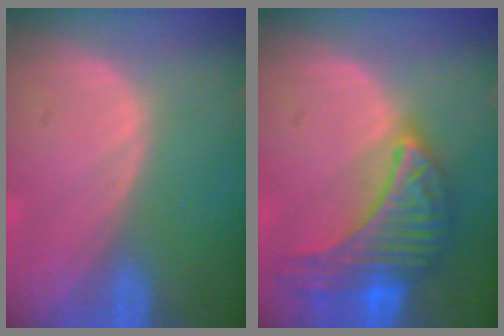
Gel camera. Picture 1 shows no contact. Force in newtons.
{"total": 9.6, "press": 9.5, "slide": 0.6}